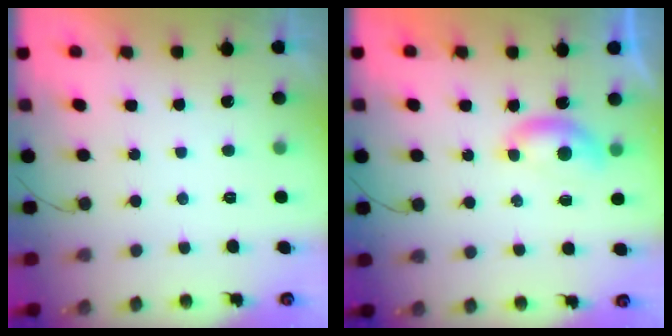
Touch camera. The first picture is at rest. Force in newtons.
{"total": 4.5, "press": 4.5, "slide": 0.6}